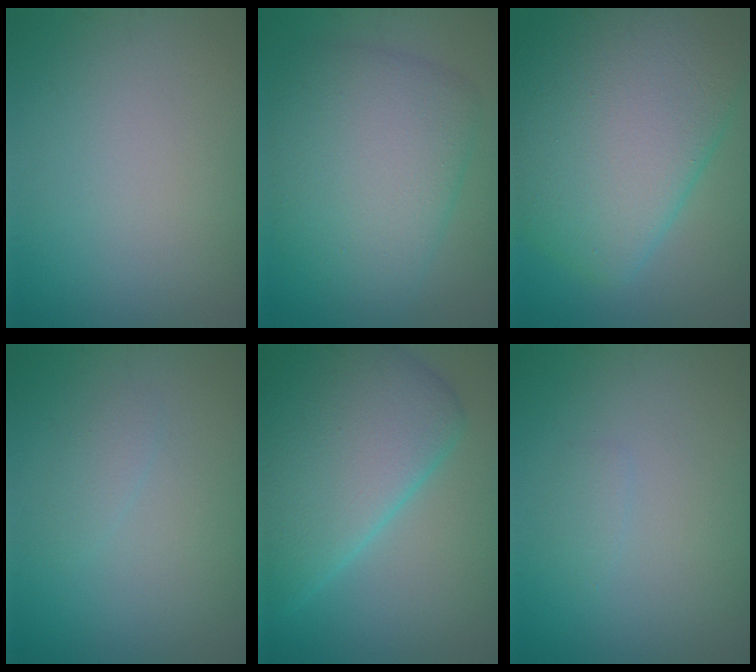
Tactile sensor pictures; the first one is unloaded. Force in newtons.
{"total": 8.0, "press": 8.0, "slide": 0.2}
{"total": 11.3, "press": 11.3, "slide": 0.3}
{"total": 1.0, "press": 1.0, "slide": 0.1}
{"total": 10.9, "press": 10.9, "slide": 0.2}
{"total": 0.7, "press": 0.7, "slide": 0.1}